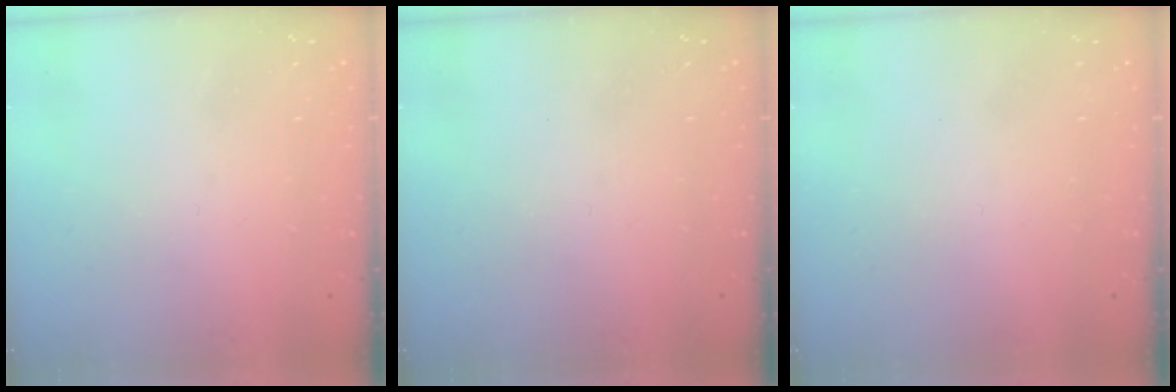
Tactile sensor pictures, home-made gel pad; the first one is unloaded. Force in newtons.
{"total": 0.0}
{"total": 1.7, "press": 1.7, "slide": 0.1}